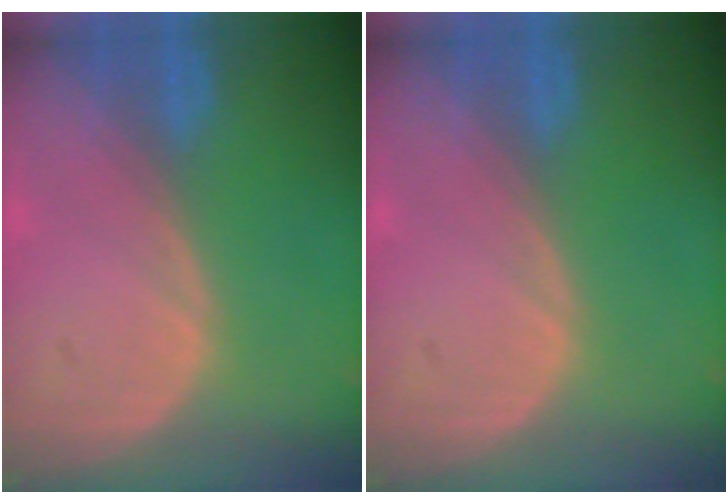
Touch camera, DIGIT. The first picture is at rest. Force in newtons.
{"total": 0.0}